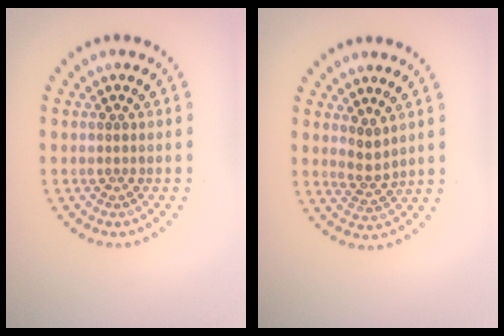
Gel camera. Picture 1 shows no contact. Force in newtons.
{"total": 1.8, "press": 1.4, "slide": 1.1}